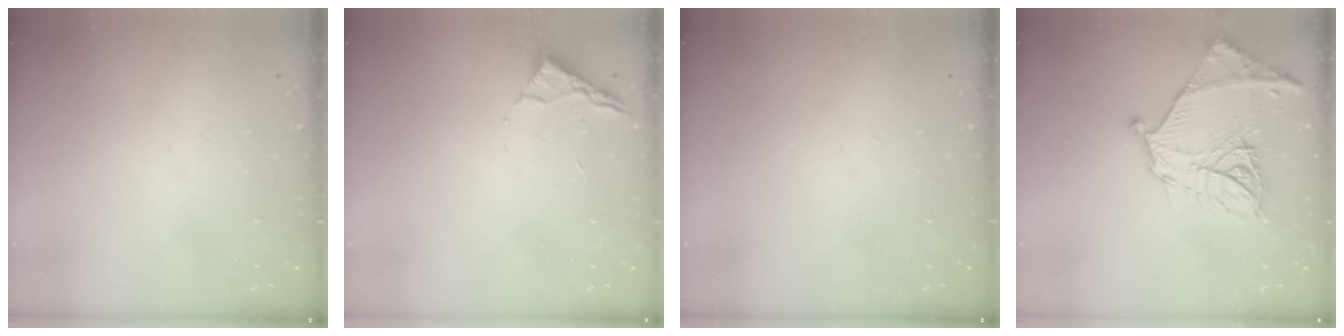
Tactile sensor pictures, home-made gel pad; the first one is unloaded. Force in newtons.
{"total": 3.0, "press": 2.9, "slide": 0.4}
{"total": 0.0}
{"total": 19.4, "press": 19.3, "slide": 2.0}